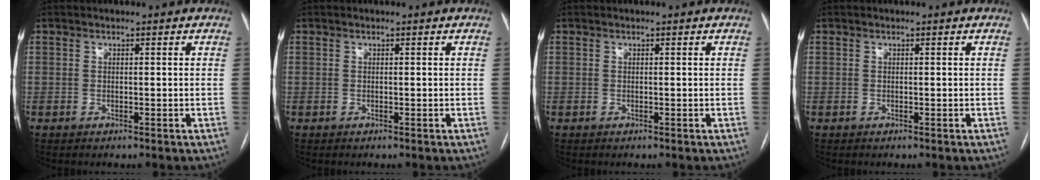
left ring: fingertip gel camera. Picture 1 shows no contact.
{"total": 0.0}
{"total": 0.0}
{"total": 0.0}